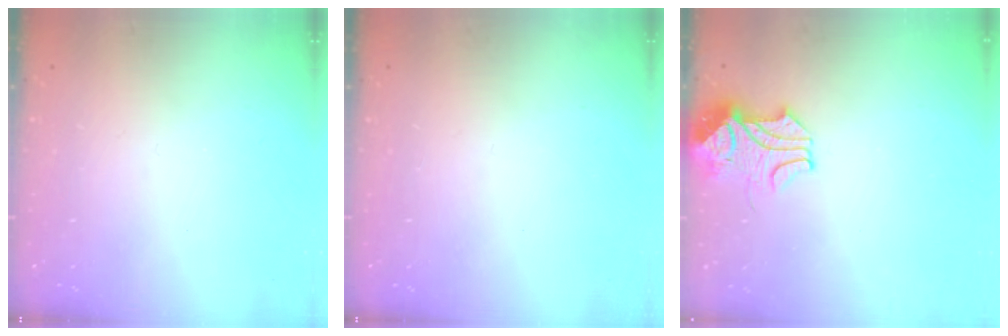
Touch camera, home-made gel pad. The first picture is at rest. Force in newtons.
{"total": 0.0}
{"total": 2.5, "press": 2.3, "slide": 1.0}